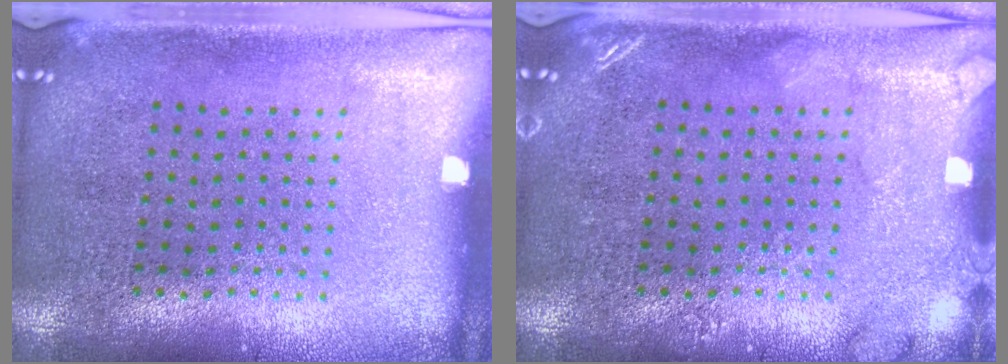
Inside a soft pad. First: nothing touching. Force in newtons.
{"total": 1.7, "press": 1.6, "slide": 0.3}